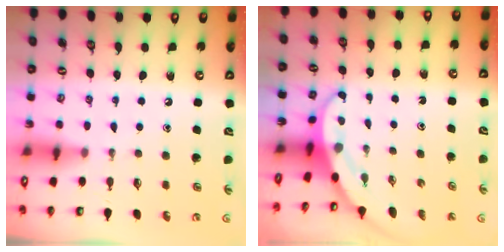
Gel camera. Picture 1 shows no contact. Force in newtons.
{"total": 3.5, "press": 3.5, "slide": 0.2}